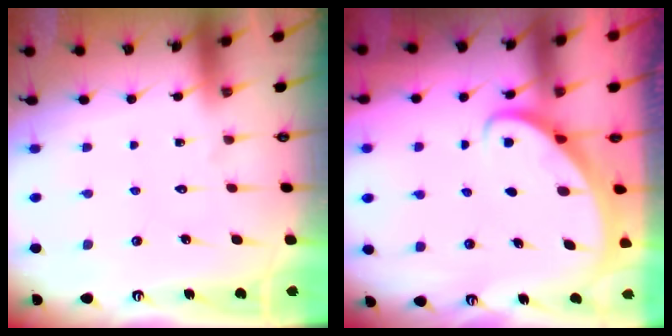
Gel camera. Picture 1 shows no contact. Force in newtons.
{"total": 2.6, "press": 2.6, "slide": 0.2}